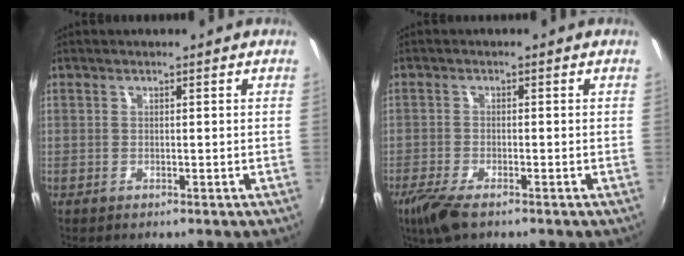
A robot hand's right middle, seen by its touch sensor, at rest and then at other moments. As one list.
[{"total": 5.8, "force": [-4.1, 1.7, 3.8], "torque": [-0.098, -0.023, -0.079]}]